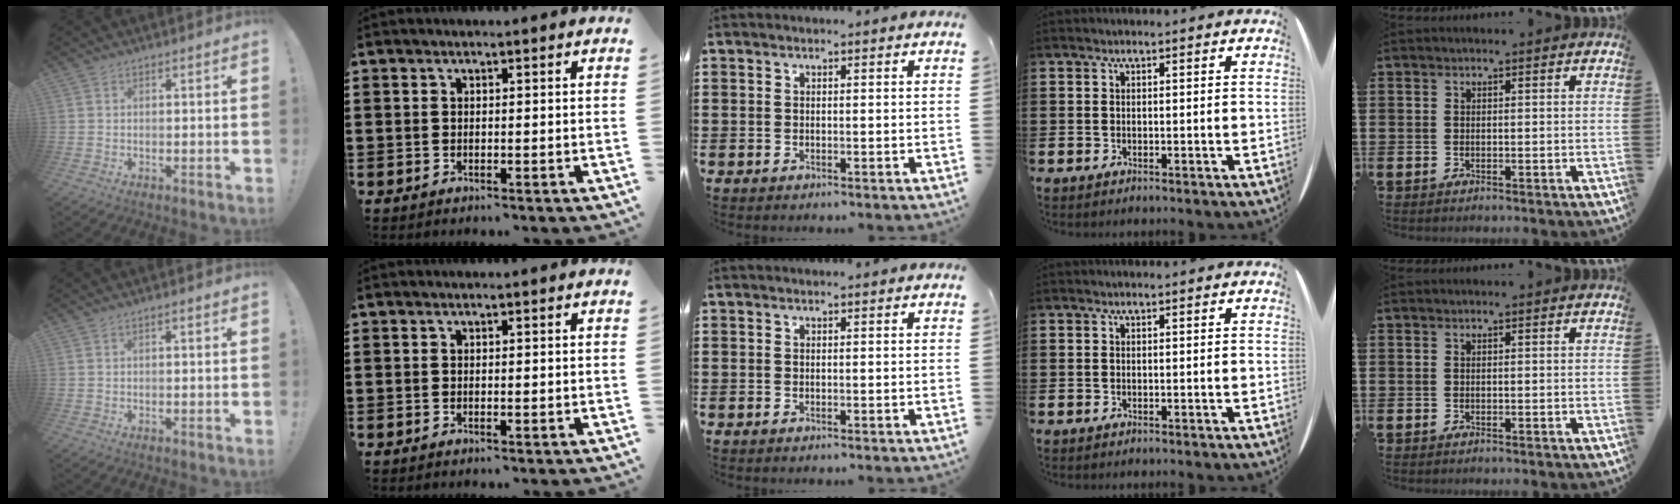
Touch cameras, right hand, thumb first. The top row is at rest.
{"thumb": {"total": 1.0, "force": [0.0, -0.1, 1.0], "torque": [-0.019, 0.000, 0.000]}}